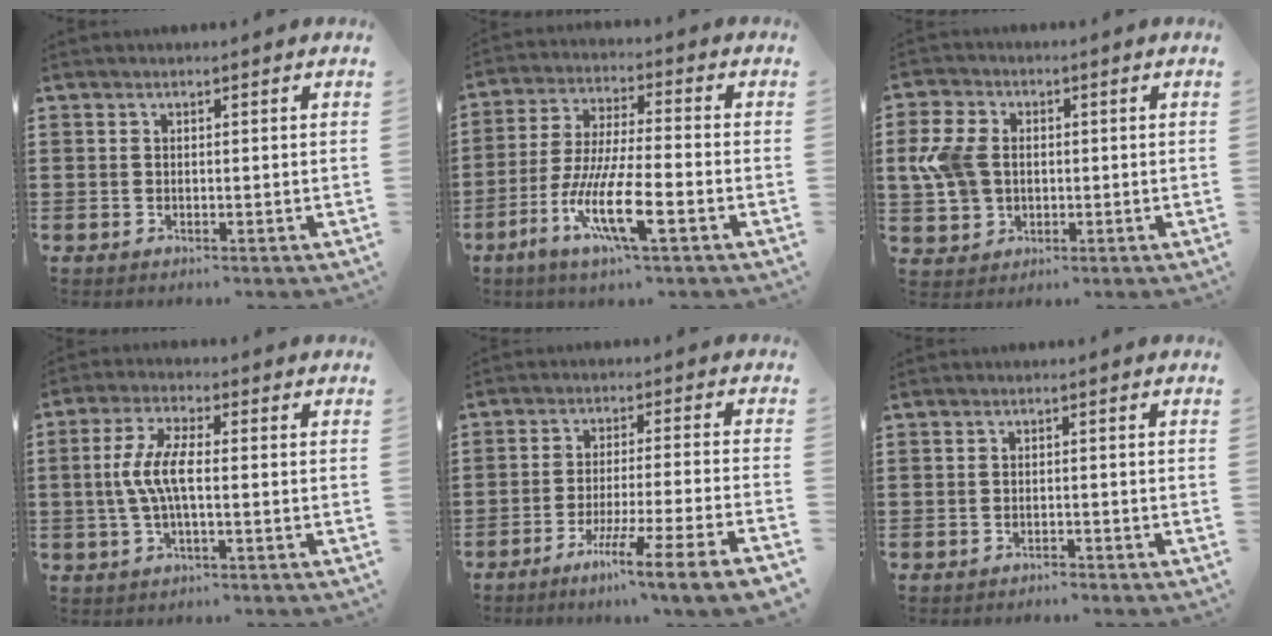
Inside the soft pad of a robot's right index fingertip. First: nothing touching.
{"total": 11.3, "force": [-5.0, 2.1, 9.9], "torque": [-0.220, -0.014, -0.100]}
{"total": 7.8, "force": [0.7, 5.8, 5.2], "torque": [-0.152, 0.007, 0.003]}
{"total": 6.4, "force": [-0.6, 1.9, 6.1], "torque": [-0.137, -0.004, -0.019]}
{"total": 8.2, "force": [-6.0, -1.1, 5.5], "torque": [-0.094, -0.012, -0.114]}
{"total": 1.2, "force": [-1.2, 0.0, 0.0], "torque": [-0.004, -0.001, -0.025]}